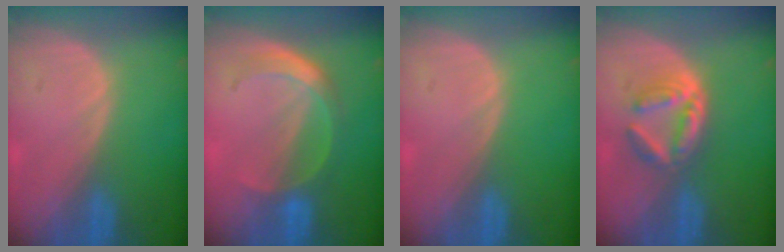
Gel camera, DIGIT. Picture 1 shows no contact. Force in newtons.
{"total": 5.6, "press": 5.1, "slide": 2.3}
{"total": 0.0}
{"total": 6.1, "press": 5.4, "slide": 2.8}